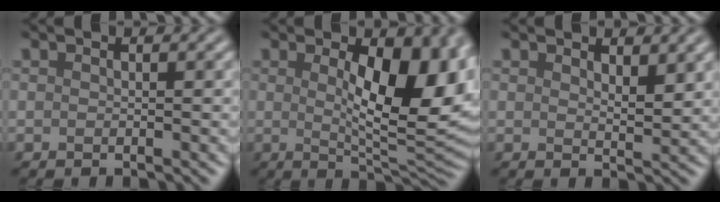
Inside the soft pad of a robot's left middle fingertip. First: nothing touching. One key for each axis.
{"total": 10.6, "fx": 1.6, "fy": 4.0, "fz": 9.7, "tx": -0.130, "ty": -0.005, "tz": 0.030}
{"total": 2.1, "fx": 1.5, "fy": 0.7, "fz": 1.3, "tx": -0.019, "ty": -0.006, "tz": 0.028}